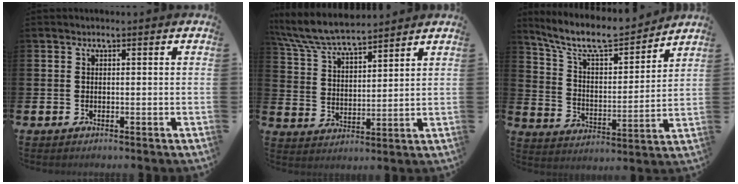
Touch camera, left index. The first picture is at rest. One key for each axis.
{"total": 7.6, "fx": 7.2, "fy": 1.1, "fz": 2.1, "tx": -0.075, "ty": -0.036, "tz": 0.131}
{"total": 9.2, "fx": 8.2, "fy": 2.4, "fz": 3.5, "tx": -0.098, "ty": -0.055, "tz": 0.142}